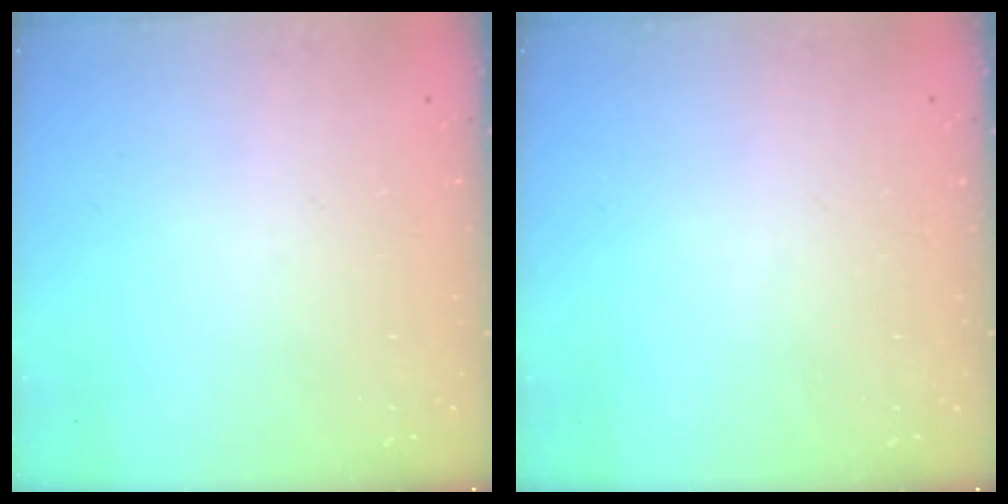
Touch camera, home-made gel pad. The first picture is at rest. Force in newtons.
{"total": 0.0}